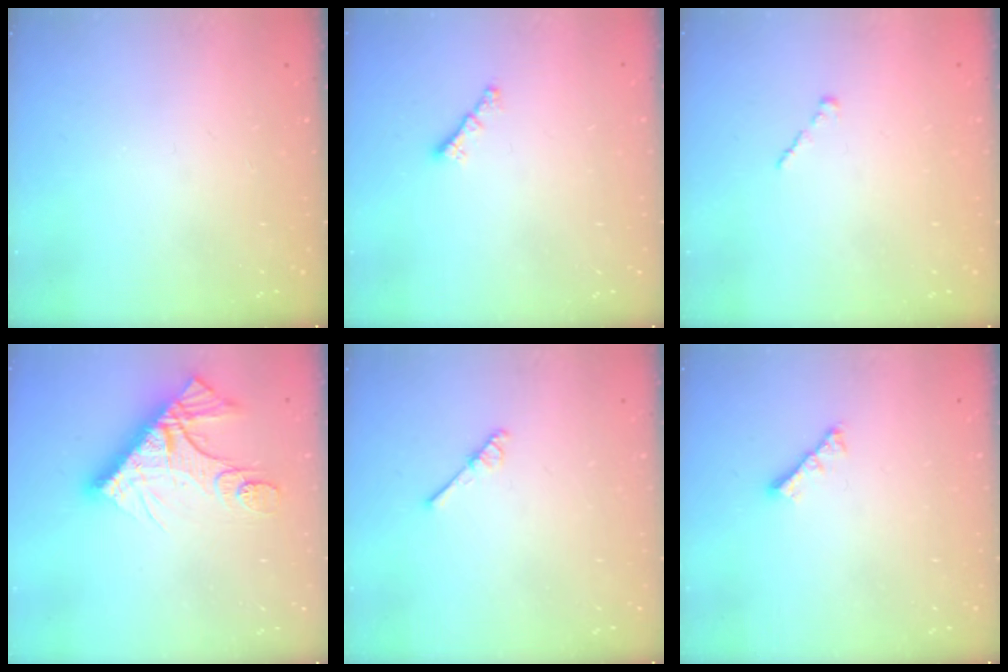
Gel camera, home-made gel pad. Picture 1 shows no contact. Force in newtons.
{"total": 0.8, "press": 0.7, "slide": 0.4}
{"total": 0.0}
{"total": 17.1, "press": 17.1, "slide": 0.9}
{"total": 2.9, "press": 2.9, "slide": 0.3}
{"total": 3.6, "press": 3.5, "slide": 0.7}